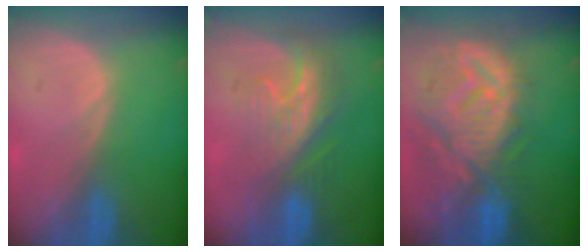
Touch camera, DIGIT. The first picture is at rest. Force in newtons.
{"total": 8.8, "press": 7.5, "slide": 4.6}
{"total": 12.7, "press": 11.1, "slide": 6.0}